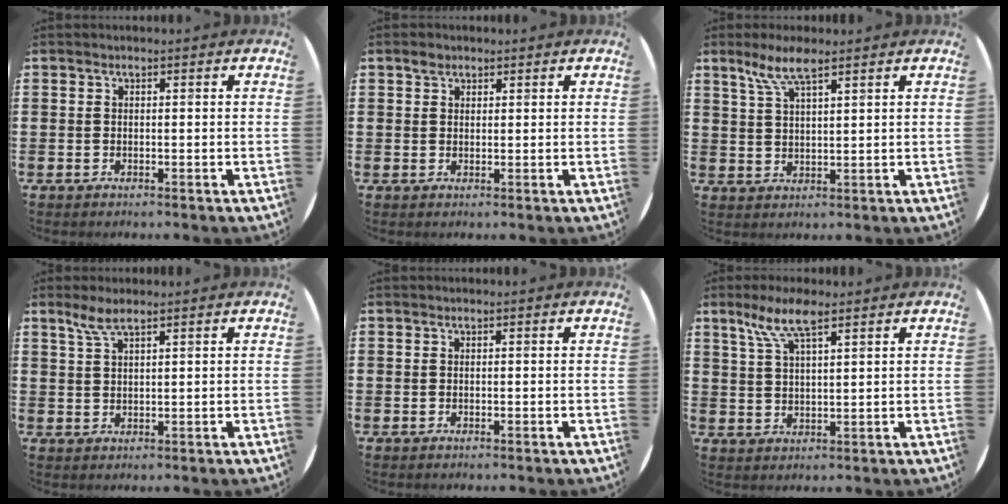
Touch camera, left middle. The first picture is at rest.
{"total": 1.4, "force": [1.1, 0.8, 0.3], "torque": [0.002, 0.003, 0.019]}
{"total": 5.5, "force": [3.9, 1.2, 3.7], "torque": [-0.080, 0.004, 0.068]}
{"total": 3.9, "force": [2.8, 0.7, 2.6], "torque": [-0.057, 0.005, 0.049]}
{"total": 0.0}
{"total": 6.5, "force": [4.4, 1.5, 4.5], "torque": [-0.098, 0.004, 0.077]}